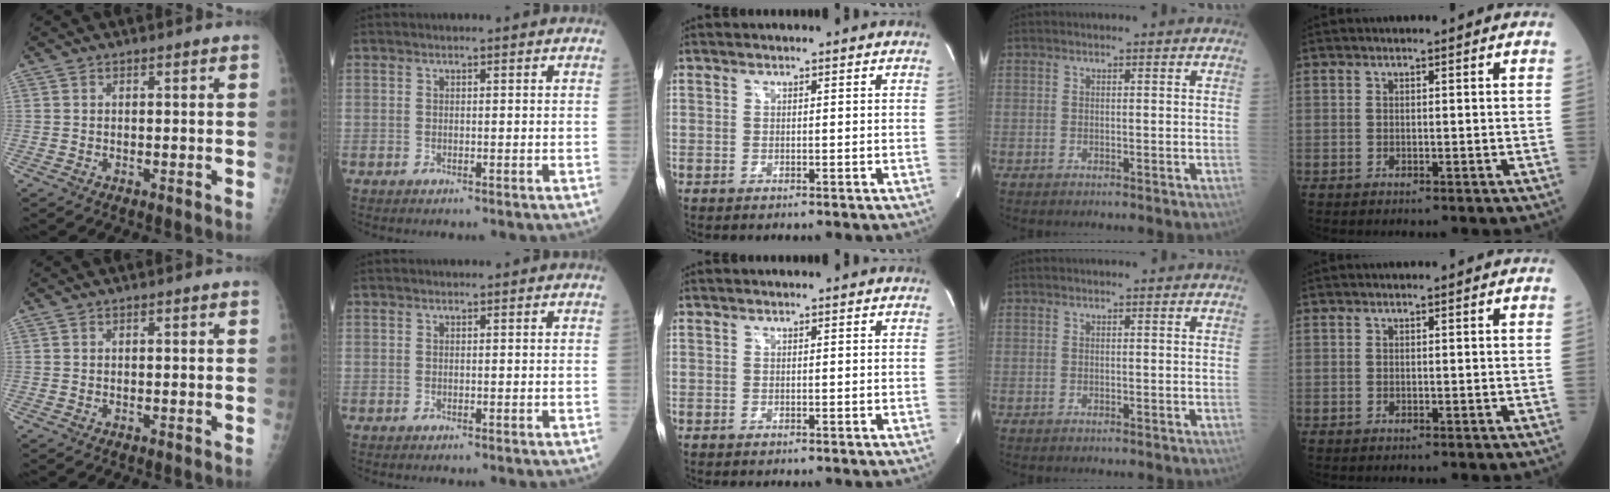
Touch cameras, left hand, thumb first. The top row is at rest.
{}